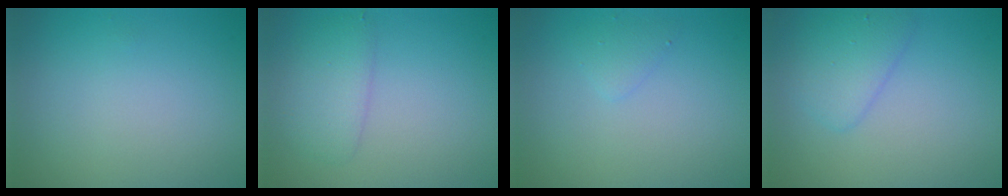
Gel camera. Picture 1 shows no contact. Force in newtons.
{"total": 2.4, "press": 2.4, "slide": 0.1}
{"total": 1.0, "press": 1.0, "slide": 0.1}
{"total": 2.8, "press": 2.8, "slide": 0.1}